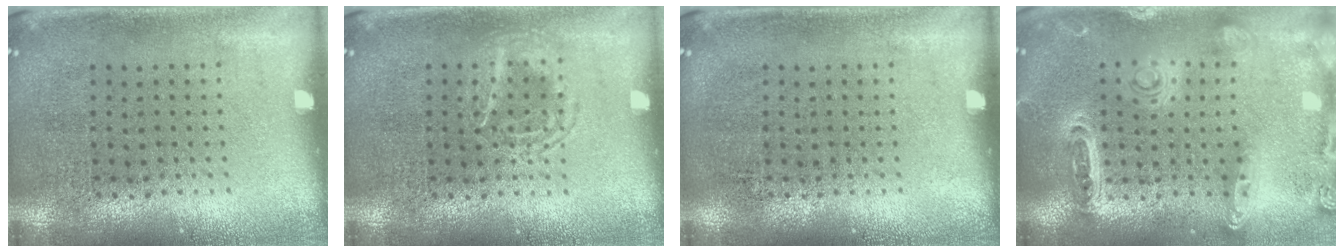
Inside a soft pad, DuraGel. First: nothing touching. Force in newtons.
{"total": 1.7, "press": 1.7, "slide": 0.2}
{"total": 0.0}
{"total": 1.4, "press": 1.4, "slide": 0.4}